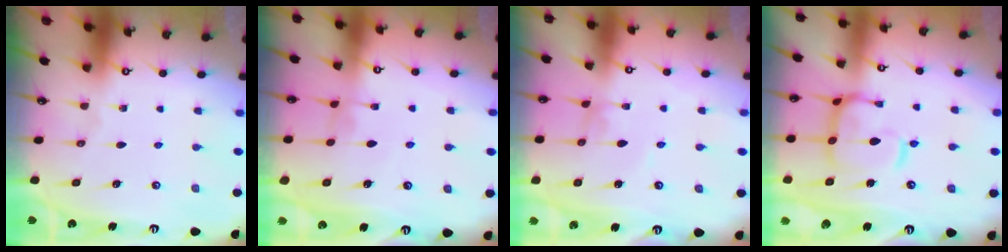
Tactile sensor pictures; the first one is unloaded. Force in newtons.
{"total": 1.4, "press": 1.3, "slide": 0.4}
{"total": 2.8, "press": 2.8, "slide": 0.1}
{"total": 9.9, "press": 9.9, "slide": 1.3}